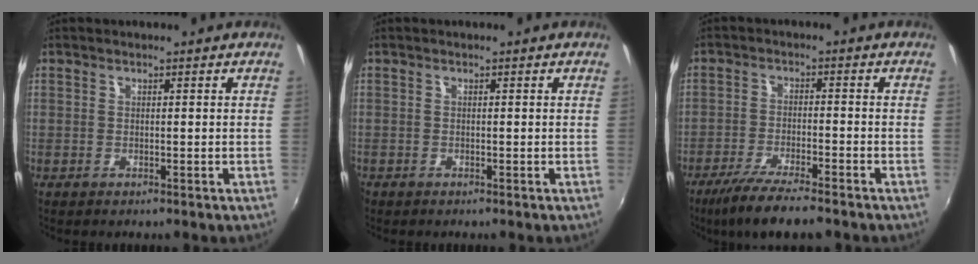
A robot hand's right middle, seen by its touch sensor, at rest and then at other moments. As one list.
[{"total": 0.7, "force": [-0.6, 0.4, 0.0], "torque": [-0.003, -0.002, -0.012]}, {"total": 9.6, "force": [-7.8, 1.2, 5.6], "torque": [-0.122, -0.025, -0.133]}]